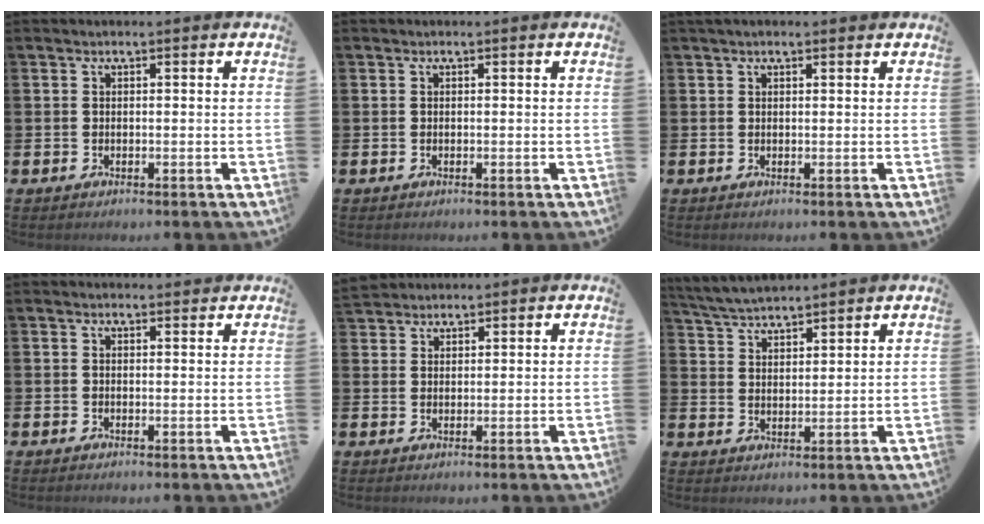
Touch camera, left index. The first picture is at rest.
{"total": 0.0}
{"total": 1.1, "force": [0.9, 0.3, 0.4], "torque": [0.002, -0.001, 0.014]}
{"total": 0.9, "force": [0.8, 0.3, 0.1], "torque": [0.008, -0.001, 0.012]}
{"total": 2.5, "force": [2.4, 0.7, -0.3], "torque": [0.003, -0.005, 0.046]}
{"total": 4.5, "force": [4.5, 0.4, 0.5], "torque": [-0.027, -0.022, 0.081]}